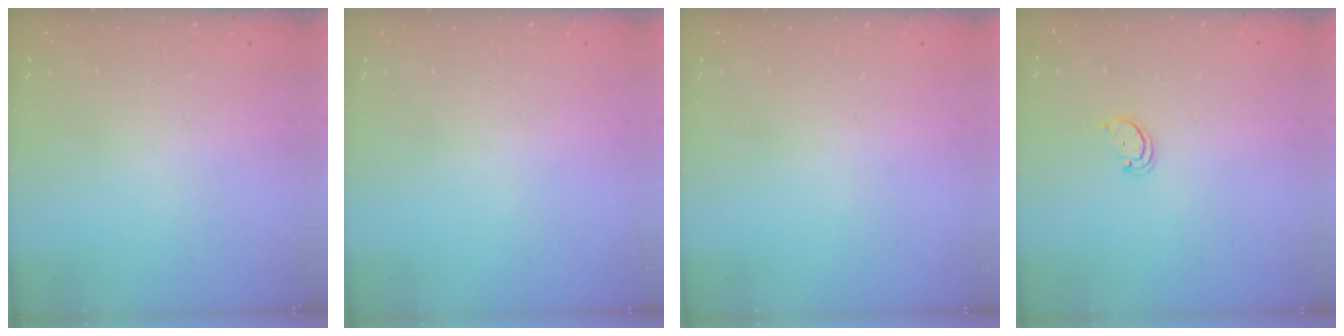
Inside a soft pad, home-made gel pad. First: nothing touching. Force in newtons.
{"total": 0.0}
{"total": 0.0}
{"total": 2.1, "press": 2.1, "slide": 0.2}